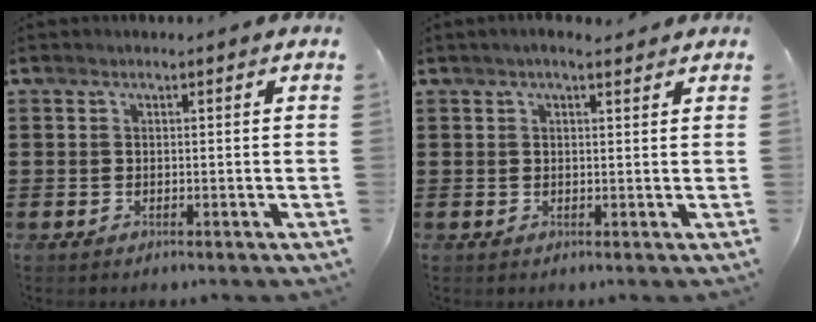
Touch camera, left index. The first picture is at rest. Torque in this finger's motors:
{"motor_torque": [0.18, -0.19, 0.08, 0.01]}